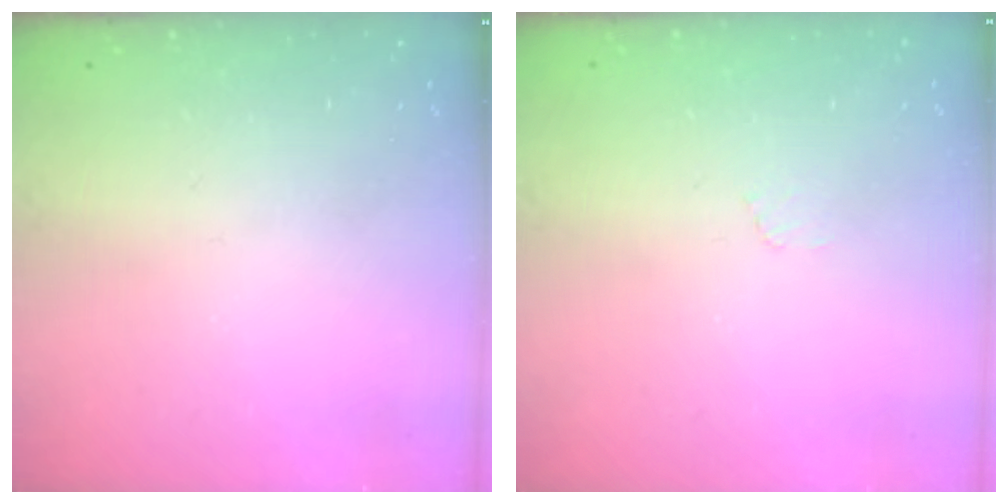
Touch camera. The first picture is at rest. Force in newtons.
{"total": 2.7, "press": 2.7, "slide": 0.2}